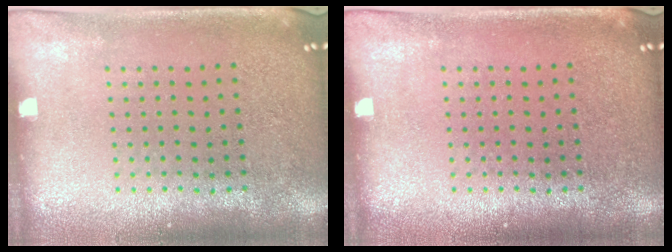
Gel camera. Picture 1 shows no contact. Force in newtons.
{"total": 0.0}